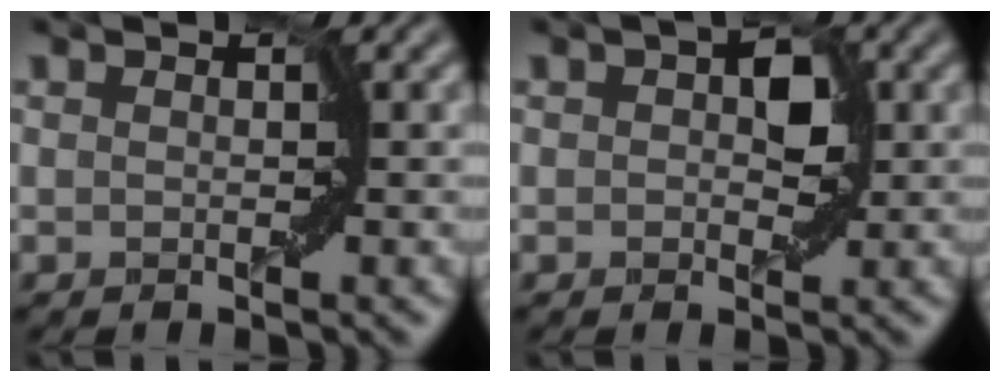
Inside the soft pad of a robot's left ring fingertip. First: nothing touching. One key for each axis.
{"total": 2.2, "fx": 0.4, "fy": 1.3, "fz": 1.7, "tx": -0.018, "ty": 0.002, "tz": 0.004}